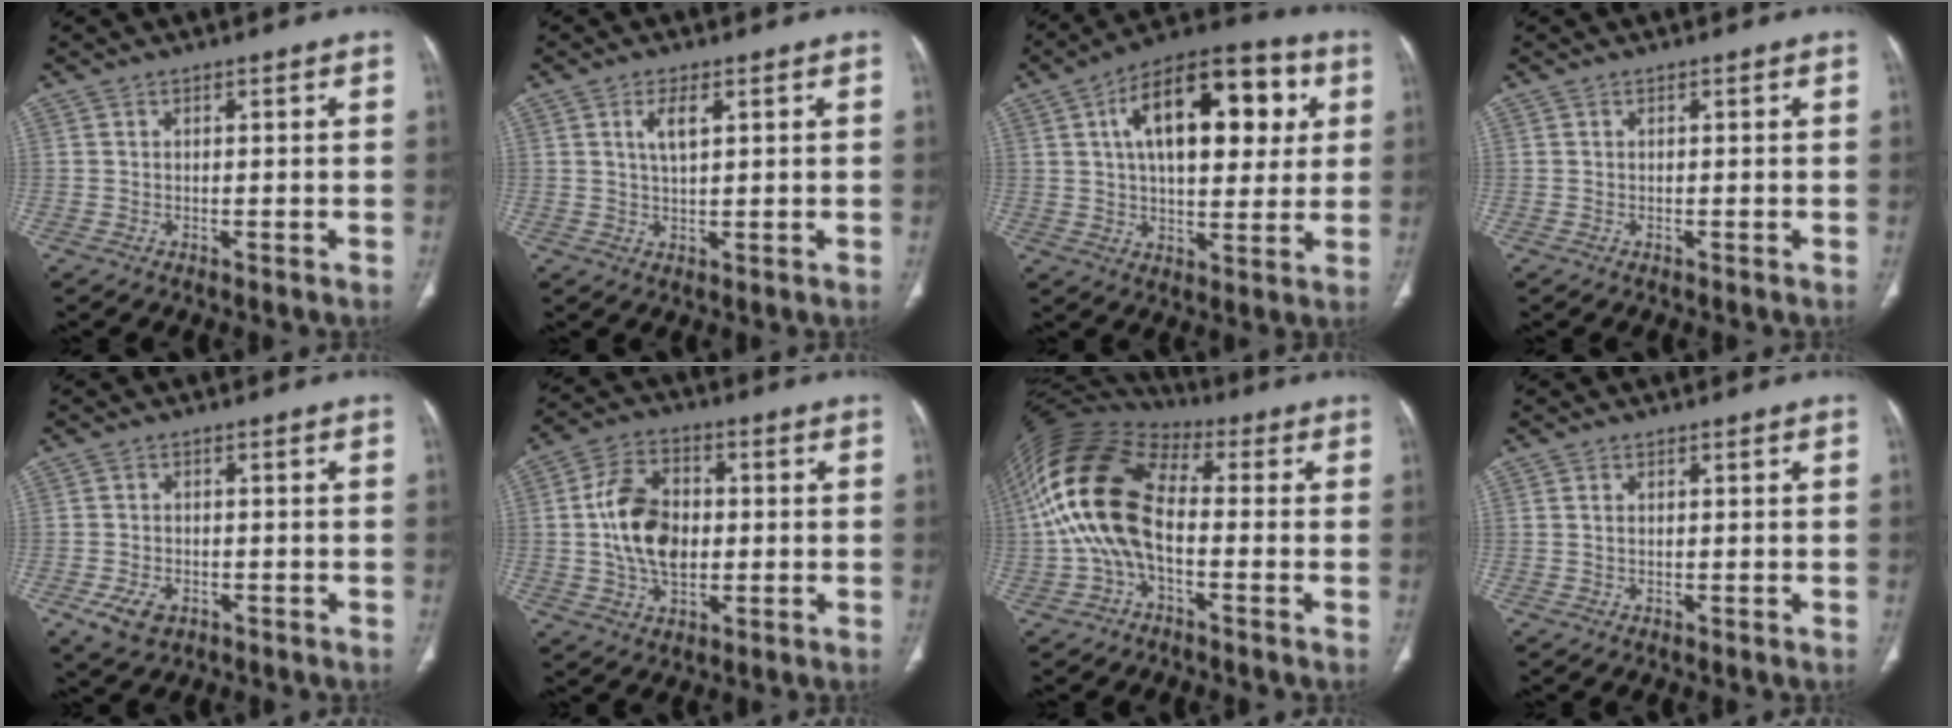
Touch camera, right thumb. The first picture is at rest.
{"total": 3.8, "force": [1.5, 1.5, 3.2], "torque": [-0.060, -0.005, 0.030]}
{"total": 21.7, "force": [6.2, 10.8, 17.7], "torque": [-0.235, 0.010, 0.084]}
{"total": 0.0}
{"total": 5.2, "force": [-2.3, 3.5, 3.1], "torque": [-0.060, 0.004, -0.034]}
{"total": 13.0, "force": [0.0, 8.5, 9.8], "torque": [-0.163, 0.012, 0.001]}
{"total": 16.6, "force": [-0.7, 9.2, 13.8], "torque": [-0.277, 0.035, -0.023]}
{"total": 0.7, "force": [0.1, 0.4, 0.5], "torque": [-0.015, 0.003, 0.005]}